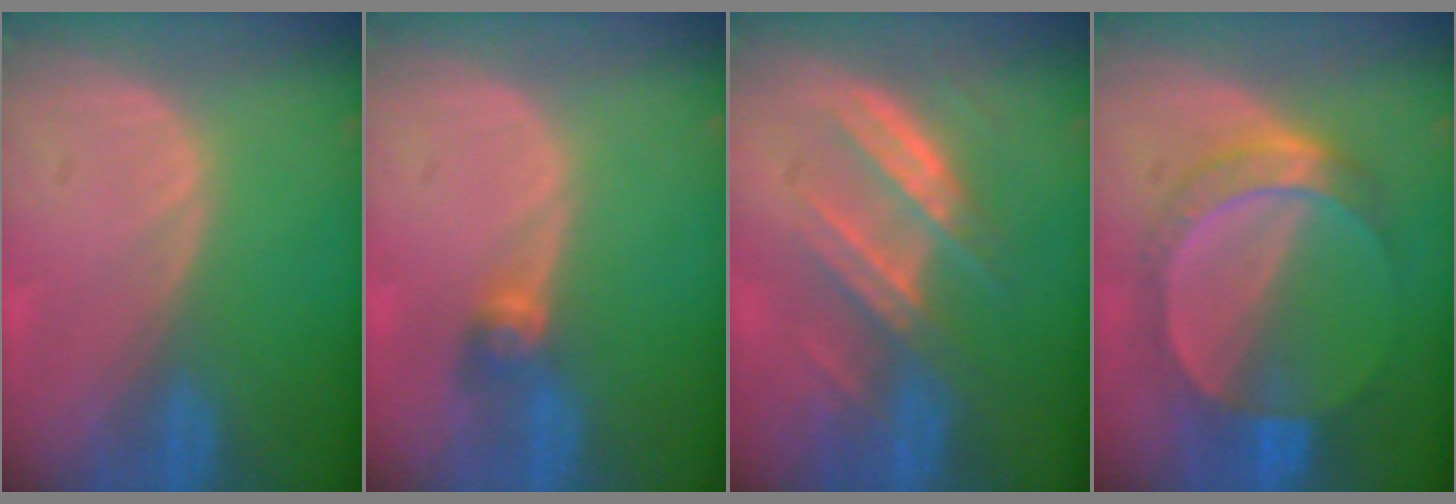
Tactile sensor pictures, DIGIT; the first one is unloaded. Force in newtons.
{"total": 2.6, "press": 2.5, "slide": 0.6}
{"total": 7.0, "press": 6.9, "slide": 1.4}
{"total": 6.8, "press": 6.8, "slide": 0.8}